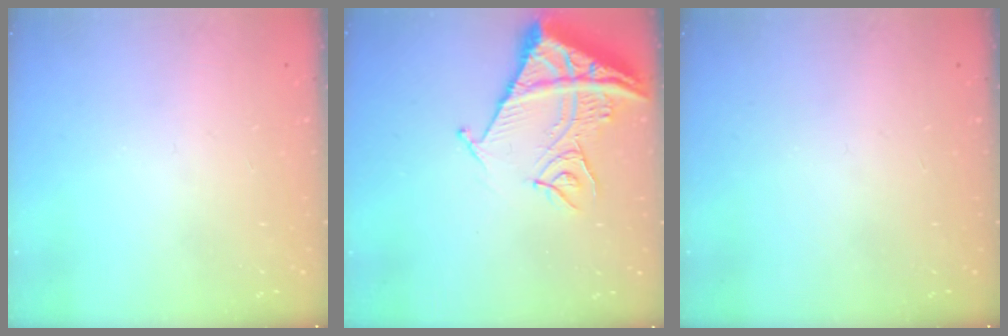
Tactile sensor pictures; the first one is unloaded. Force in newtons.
{"total": 14.1, "press": 14.0, "slide": 1.6}
{"total": 0.0}